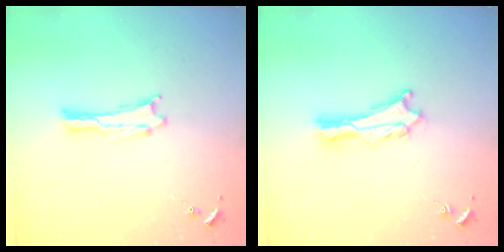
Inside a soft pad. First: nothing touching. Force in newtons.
{"total": 2.0, "press": 2.0, "slide": 0.2}